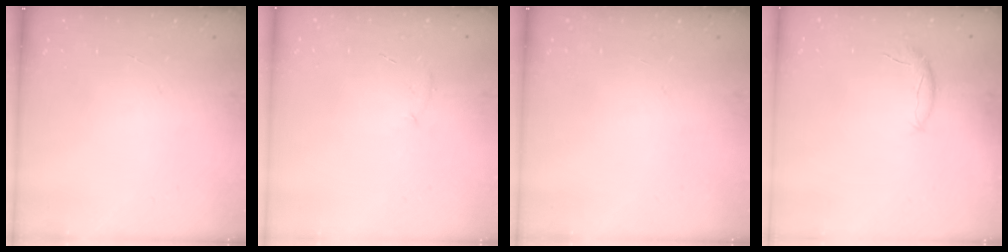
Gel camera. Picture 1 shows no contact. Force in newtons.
{"total": 3.9, "press": 3.8, "slide": 1.0}
{"total": 0.0}
{"total": 7.5, "press": 7.5, "slide": 0.9}